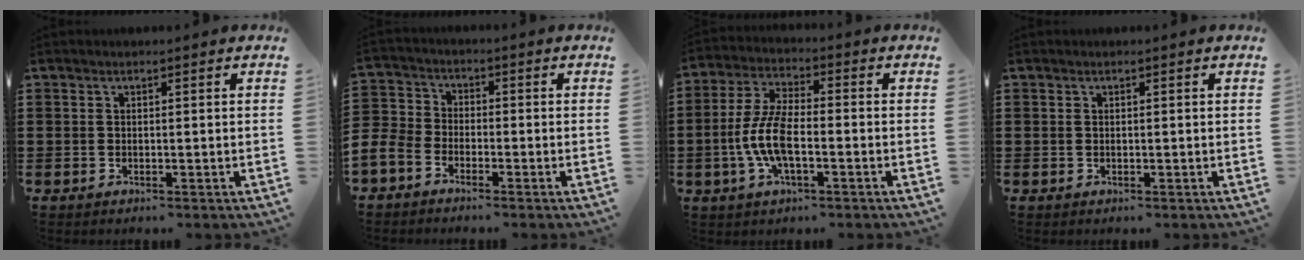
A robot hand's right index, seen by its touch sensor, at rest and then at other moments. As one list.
[{"total": 4.0, "force": [-3.3, 2.0, 1.1], "torque": [-0.054, -0.003, -0.077]}, {"total": 7.9, "force": [-2.0, 3.1, 7.0], "torque": [-0.168, -0.008, -0.046]}, {"total": 0.0}]